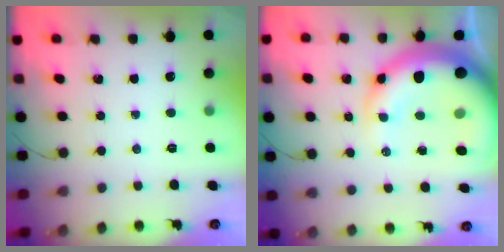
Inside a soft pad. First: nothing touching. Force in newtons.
{"total": 21.5, "press": 20.9, "slide": 4.8}